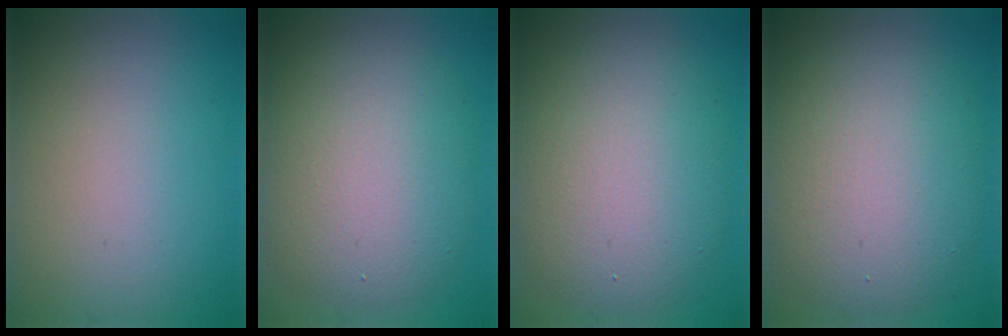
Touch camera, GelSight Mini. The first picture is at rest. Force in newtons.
{"total": 7.7, "press": 7.7, "slide": 0.5}
{"total": 8.9, "press": 8.9, "slide": 0.3}
{"total": 9.2, "press": 9.2, "slide": 0.7}